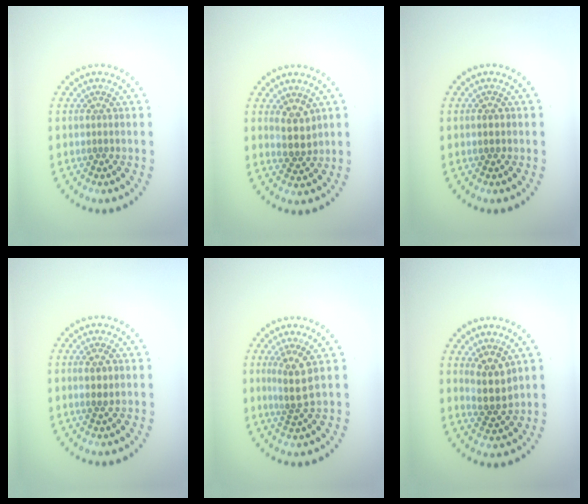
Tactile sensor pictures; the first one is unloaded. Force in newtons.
{"total": 2.5, "press": 2.1, "slide": 1.2}
{"total": 1.2, "press": 1.2, "slide": 0.1}
{"total": 1.2, "press": 1.1, "slide": 0.5}
{"total": 2.7, "press": 1.9, "slide": 1.9}
{"total": 3.0, "press": 2.5, "slide": 1.5}